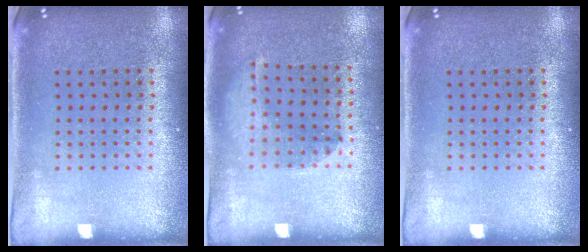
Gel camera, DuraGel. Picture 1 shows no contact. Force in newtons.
{"total": 1.0, "press": 1.0, "slide": 0.3}
{"total": 0.0}